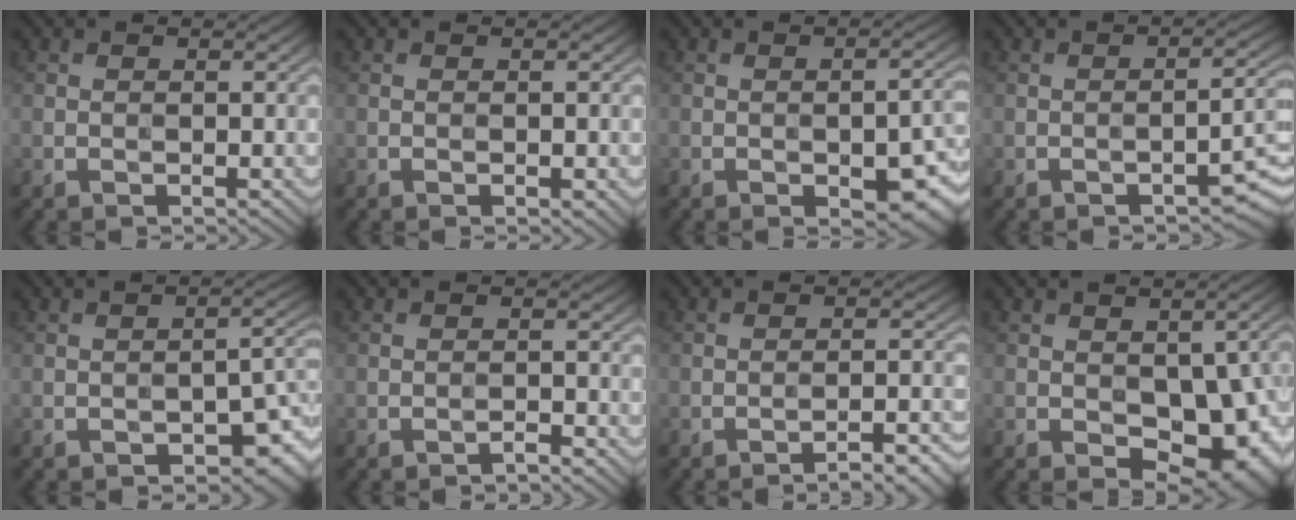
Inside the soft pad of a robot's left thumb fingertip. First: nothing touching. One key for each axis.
{"total": 0.7, "fx": -0.2, "fy": 0.1, "fz": 0.7, "tx": -0.011, "ty": -0.001, "tz": -0.004}
{"total": 8.3, "fx": -3.3, "fy": 3.4, "fz": 6.9, "tx": -0.088, "ty": -0.006, "tz": -0.039}
{"total": 4.2, "fx": -2.4, "fy": 0.9, "fz": 3.3, "tx": -0.038, "ty": 0.015, "tz": -0.036}
{"total": 6.0, "fx": -3.3, "fy": 2.4, "fz": 4.3, "tx": -0.047, "ty": 0.003, "tz": -0.043}
{"total": 1.2, "fx": -1.1, "fy": 0.0, "fz": 0.5, "tx": -0.006, "ty": 0.004, "tz": -0.022}
{"total": 4.3, "fx": -3.3, "fy": 0.4, "fz": 2.6, "tx": -0.035, "ty": 0.018, "tz": -0.056}
{"total": 11.9, "fx": -2.7, "fy": 6.8, "fz": 9.5, "tx": -0.120, "ty": -0.024, "tz": -0.031}